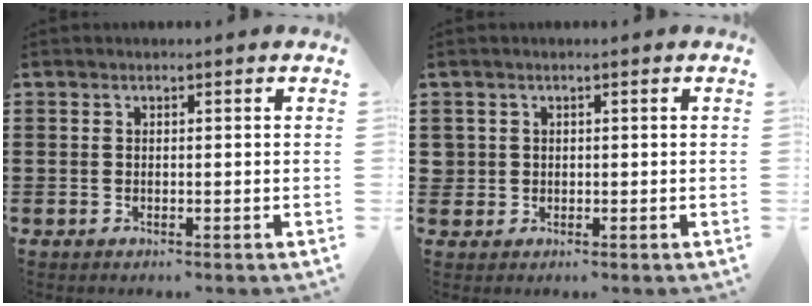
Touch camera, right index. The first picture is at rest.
{"total": 1.3, "force": [0.1, 1.3, 0.1], "torque": [-0.007, 0.006, 0.000]}